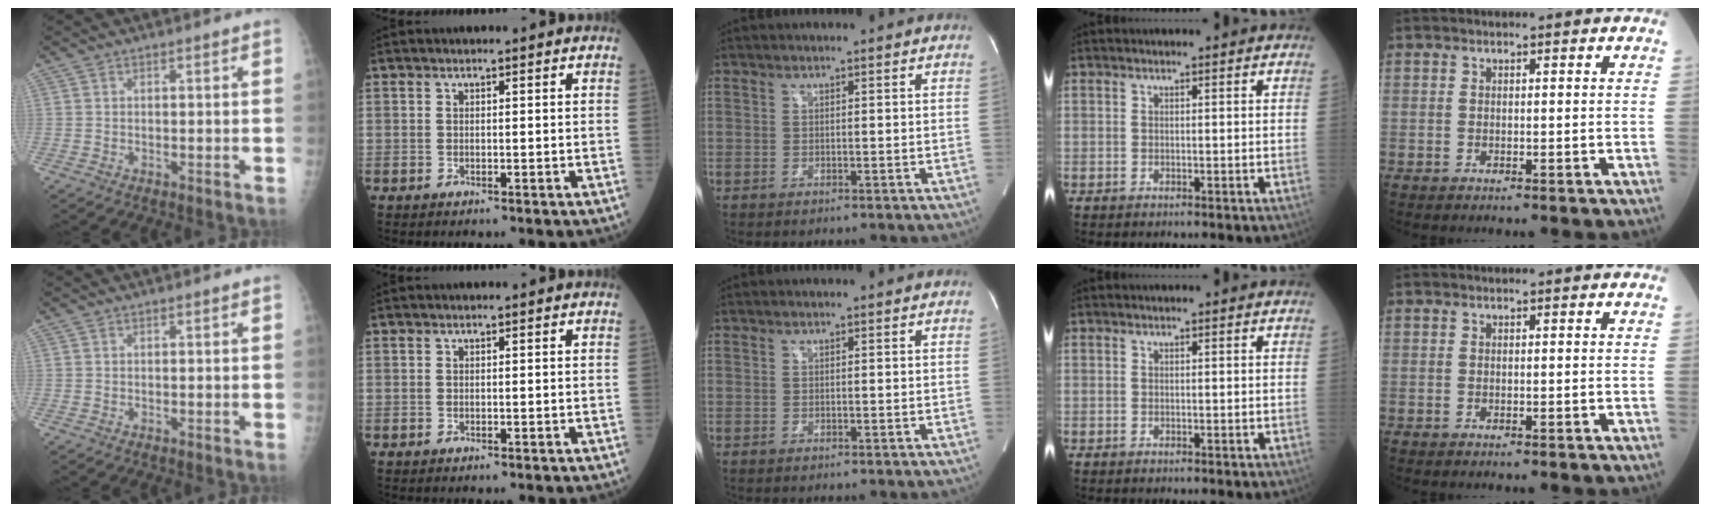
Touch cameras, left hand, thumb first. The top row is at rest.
{}